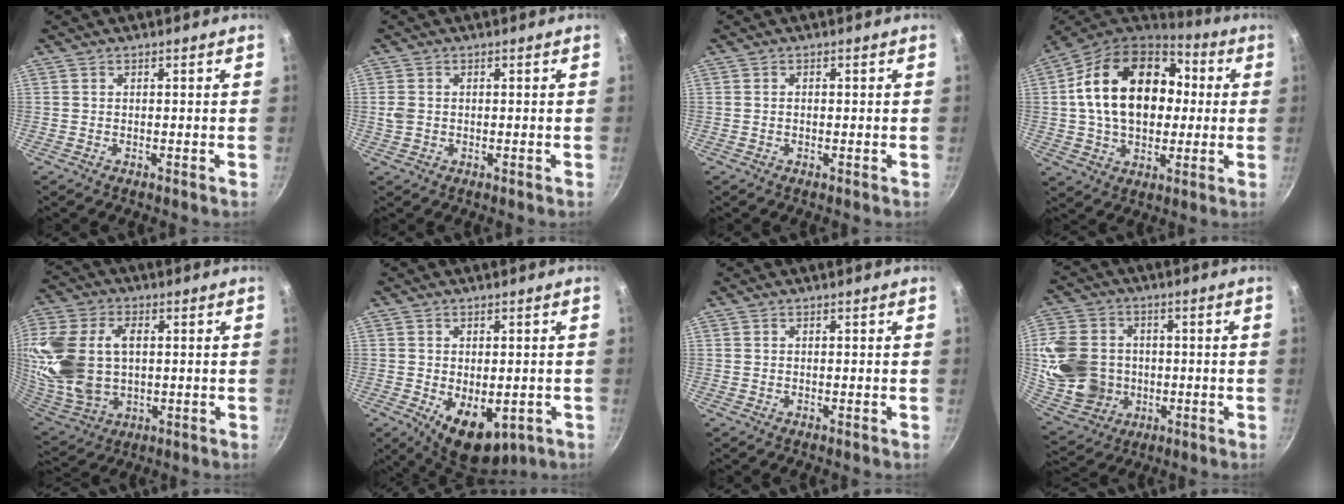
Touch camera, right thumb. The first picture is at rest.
{"total": 2.5, "force": [-0.1, 2.0, 1.4], "torque": [-0.026, 0.003, -0.001]}
{"total": 0.6, "force": [-0.1, 0.5, 0.4], "torque": [-0.007, 0.004, -0.001]}
{"total": 22.7, "force": [3.0, 15.9, 16.0], "torque": [-0.241, 0.031, 0.045]}
{"total": 19.6, "force": [2.5, 13.1, 14.4], "torque": [-0.304, -0.004, 0.056]}
{"total": 10.5, "force": [-3.0, 6.2, 7.8], "torque": [-0.090, -0.009, -0.026]}
{"total": 0.0}
{"total": 16.7, "force": [-0.5, 14.1, 9.0], "torque": [-0.172, 0.010, 0.004]}